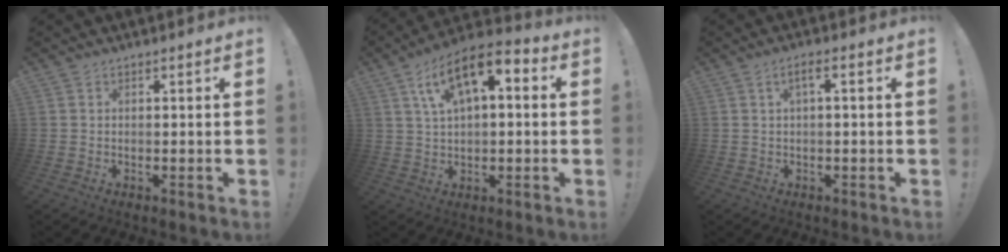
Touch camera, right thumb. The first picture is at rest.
{"total": 13.1, "force": [5.3, 6.2, 10.2], "torque": [-0.171, -0.013, 0.095]}
{"total": 2.8, "force": [-0.1, 0.1, 2.8], "torque": [-0.060, 0.004, -0.003]}